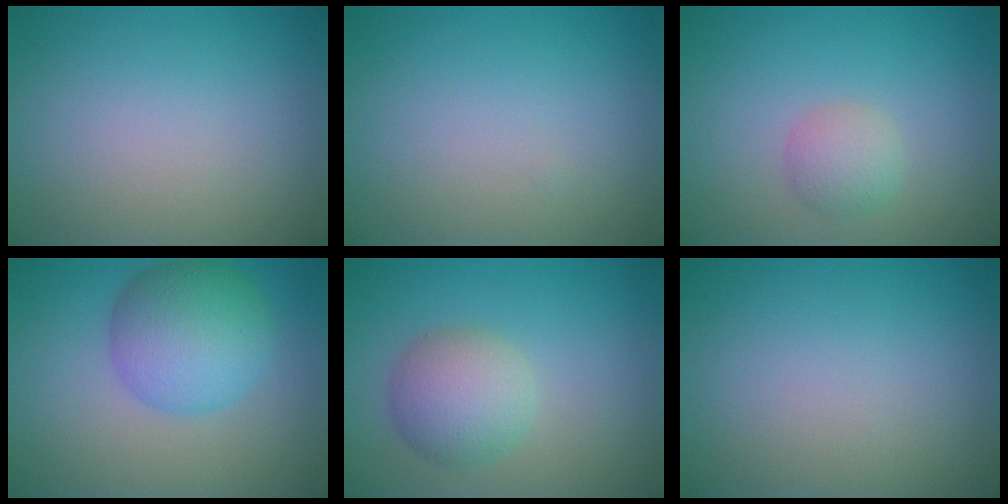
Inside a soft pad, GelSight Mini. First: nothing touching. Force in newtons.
{"total": 0.0}
{"total": 2.1, "press": 2.1, "slide": 0.0}
{"total": 6.3, "press": 6.3, "slide": 0.1}
{"total": 4.3, "press": 4.3, "slide": 0.0}
{"total": 0.0}